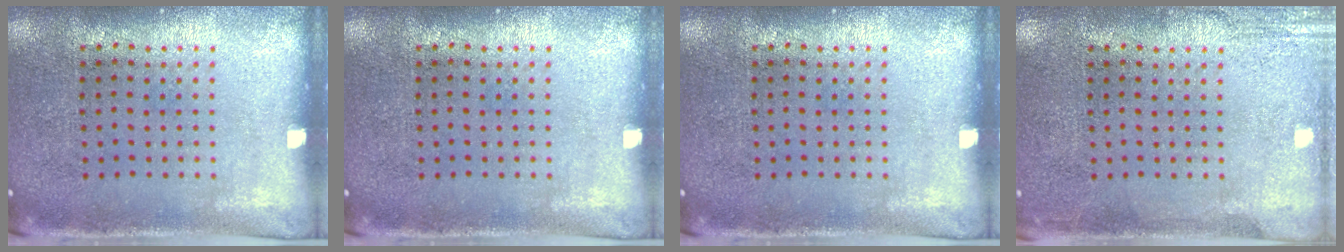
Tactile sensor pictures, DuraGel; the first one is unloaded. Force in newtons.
{"total": 0.0}
{"total": 0.0}
{"total": 2.2, "press": 2.2, "slide": 0.4}